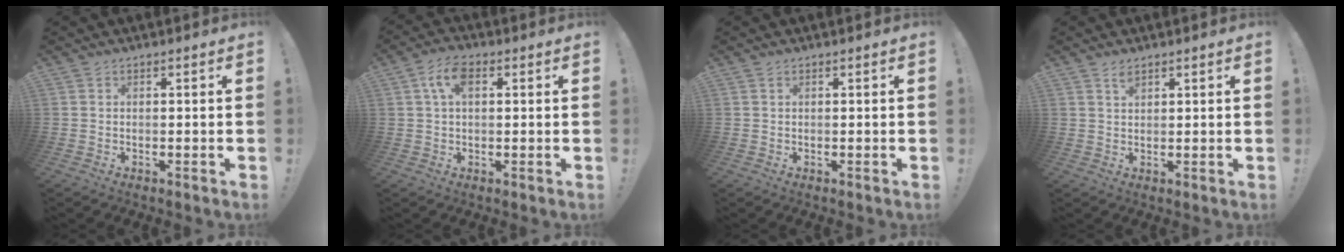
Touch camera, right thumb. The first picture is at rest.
{"total": 6.5, "force": [2.1, 3.6, 5.1], "torque": [-0.092, 0.002, 0.035]}
{"total": 0.0}
{"total": 2.3, "force": [1.9, 0.8, 1.2], "torque": [-0.004, -0.016, 0.030]}